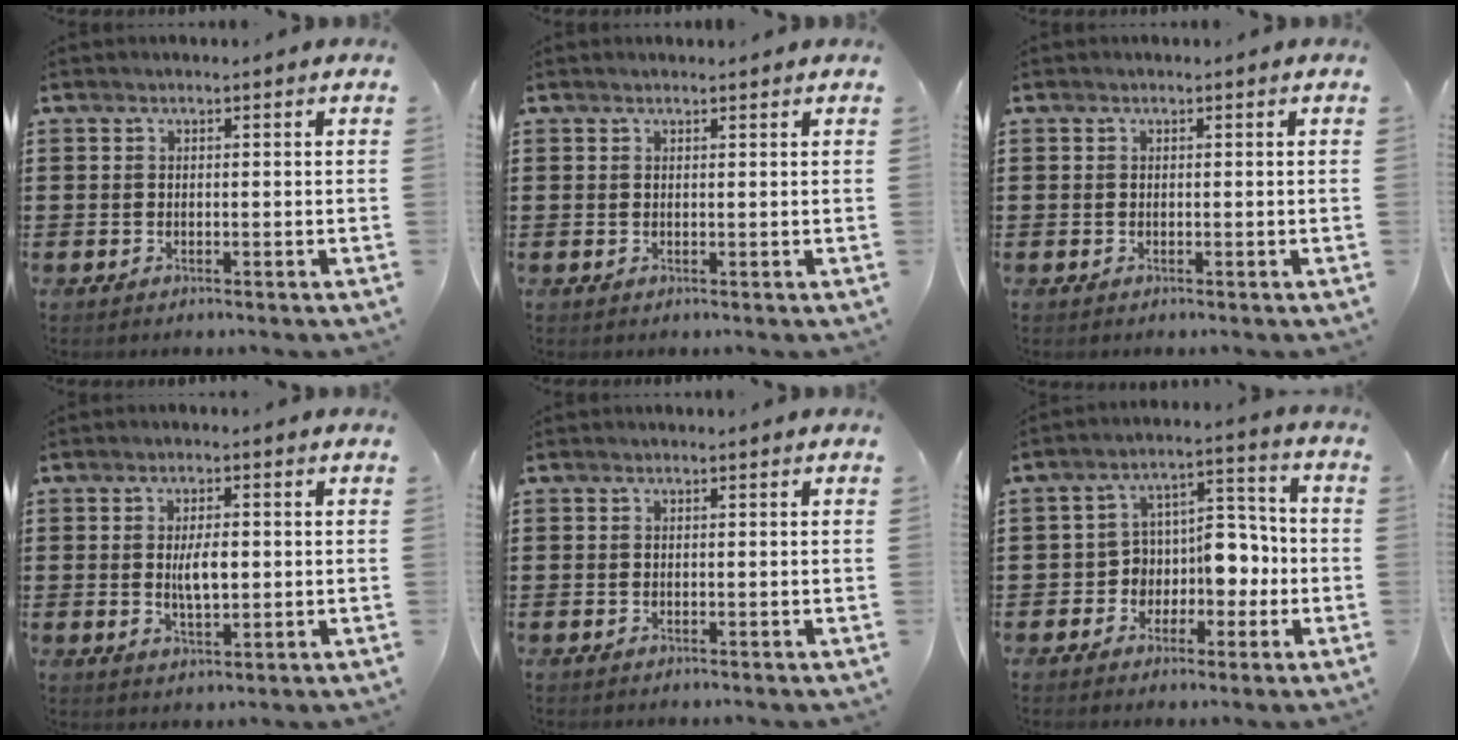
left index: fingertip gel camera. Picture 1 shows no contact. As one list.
[{"total": 0.5, "force": [0.5, 0.0, 0.2], "torque": [-0.005, -0.001, 0.011]}, {"total": 0.0}, {"total": 4.3, "force": [0.2, 1.5, 4.0], "torque": [-0.069, 0.000, 0.000]}, {"total": 0.0}, {"total": 6.7, "force": [-1.4, 5.7, 3.1], "torque": [-0.056, 0.003, -0.028]}]